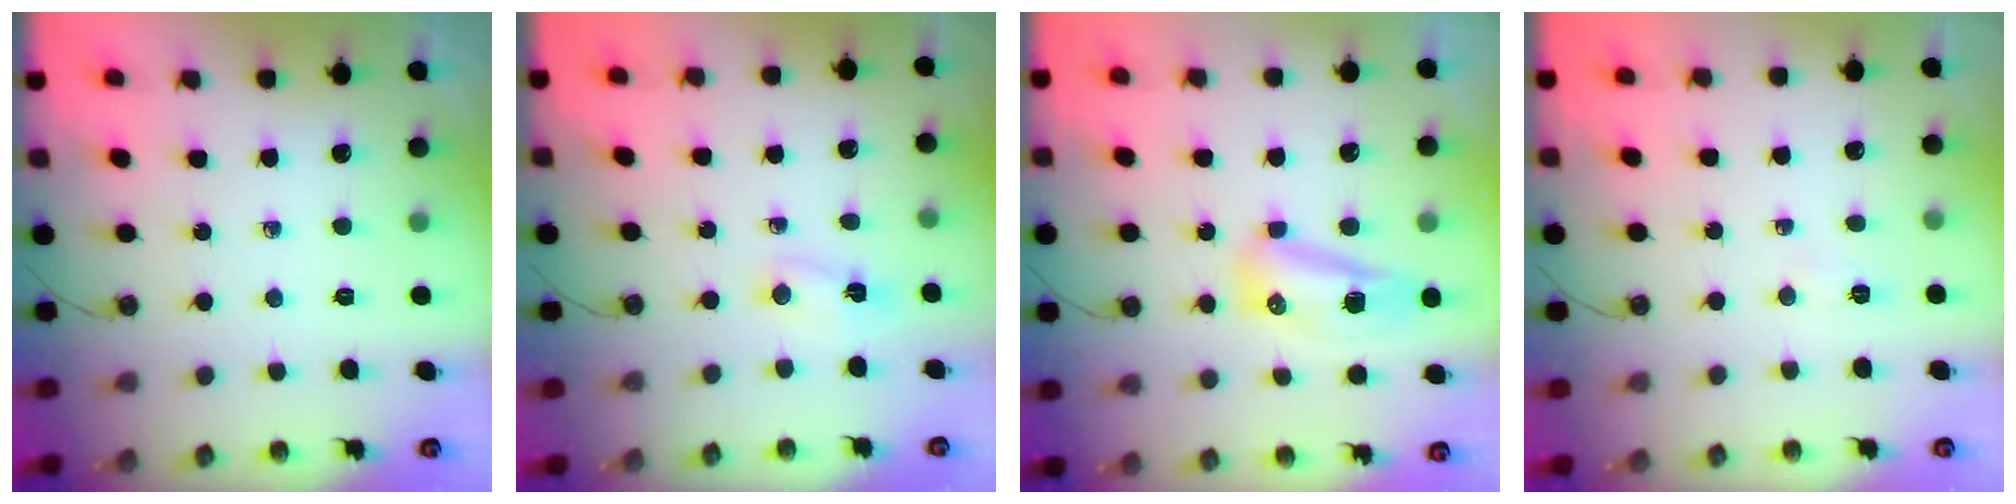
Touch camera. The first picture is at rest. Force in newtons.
{"total": 2.9, "press": 2.8, "slide": 0.7}
{"total": 17.6, "press": 11.8, "slide": 13.1}
{"total": 4.5, "press": 2.4, "slide": 3.8}